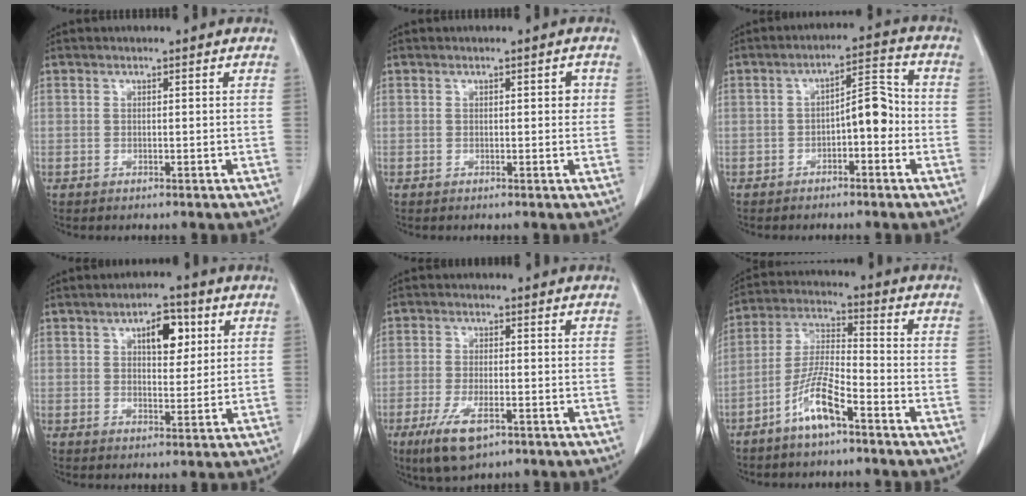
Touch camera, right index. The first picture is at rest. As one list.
[{"total": 1.4, "force": [0.3, 0.6, 1.2], "torque": [-0.011, 0.003, 0.003]}, {"total": 5.9, "force": [-1.7, 2.0, 5.3], "torque": [-0.084, 0.026, -0.026]}, {"total": 6.1, "force": [2.4, 2.9, 4.8], "torque": [-0.073, 0.008, 0.038]}, {"total": 7.1, "force": [-3.9, 2.2, 5.6], "torque": [-0.113, -0.016, -0.062]}, {"total": 8.9, "force": [-5.3, 1.4, 7.0], "torque": [-0.151, -0.003, -0.104]}]